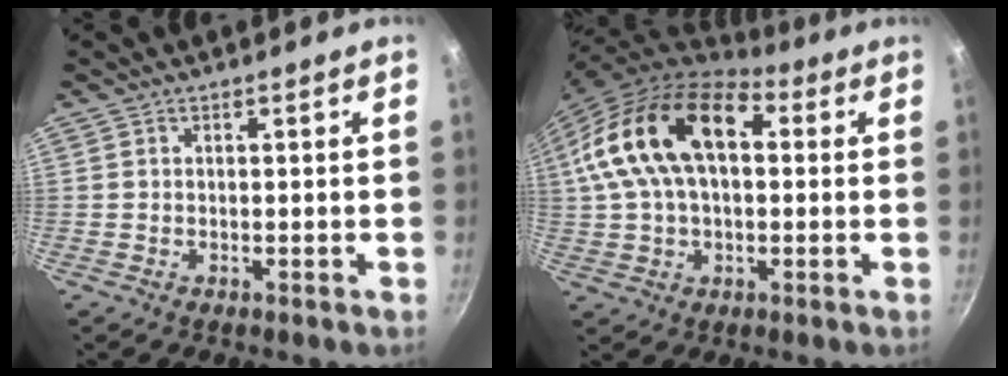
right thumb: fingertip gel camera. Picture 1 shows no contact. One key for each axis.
{"total": 20.6, "fx": 4.0, "fy": 12.3, "fz": 16.1, "tx": -0.277, "ty": 0.033, "tz": 0.056}